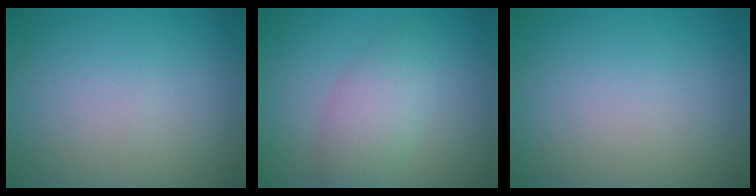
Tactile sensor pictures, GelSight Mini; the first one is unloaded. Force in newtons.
{"total": 3.4, "press": 3.3, "slide": 0.1}
{"total": 0.0}